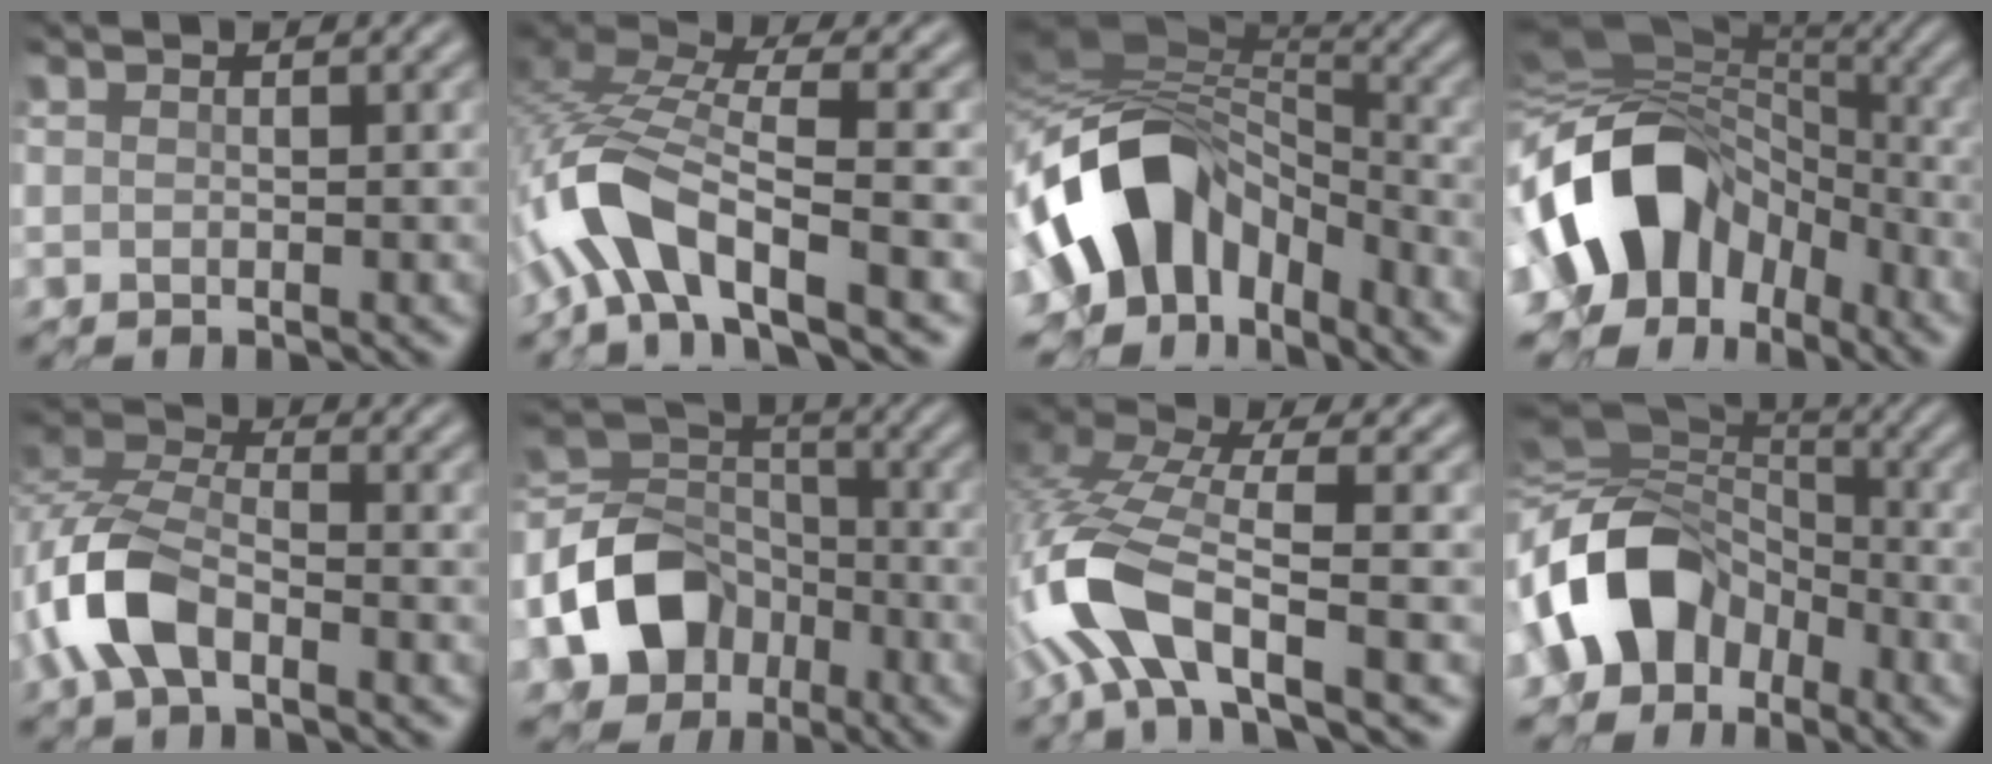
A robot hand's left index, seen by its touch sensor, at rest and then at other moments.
{"total": 7.8, "force": [-4.4, 1.8, 6.2], "torque": [-0.139, 0.009, -0.095]}
{"total": 12.0, "force": [-3.8, 7.8, 8.2], "torque": [-0.158, 0.010, -0.076]}
{"total": 13.3, "force": [-5.5, 9.6, 7.3], "torque": [-0.141, -0.007, -0.104]}
{"total": 6.0, "force": [-3.3, 2.8, 4.1], "torque": [-0.103, 0.006, -0.076]}
{"total": 8.8, "force": [-4.6, 6.3, 4.1], "torque": [-0.079, -0.005, -0.089]}
{"total": 8.6, "force": [-4.2, 2.3, 7.2], "torque": [-0.174, 0.008, -0.096]}
{"total": 10.8, "force": [-4.2, 7.5, 6.5], "torque": [-0.134, -0.001, -0.086]}